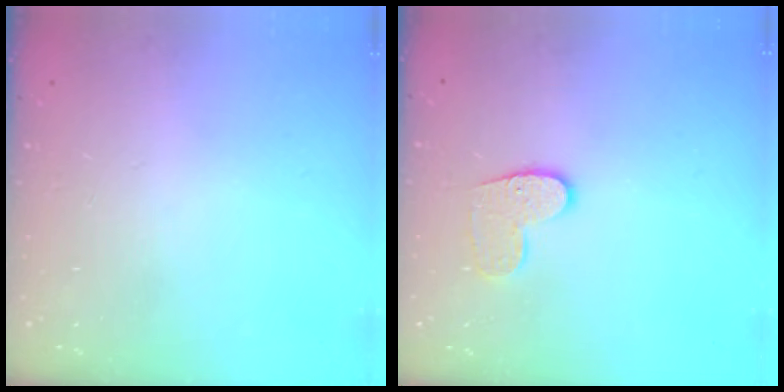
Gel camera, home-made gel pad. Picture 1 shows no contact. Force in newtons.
{"total": 8.2, "press": 8.2, "slide": 0.2}